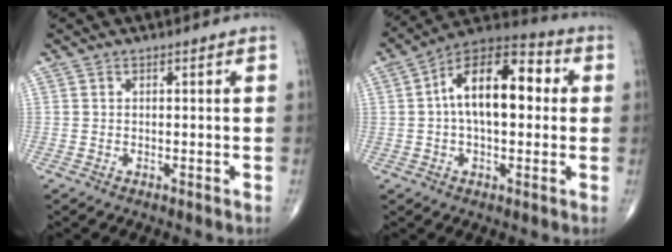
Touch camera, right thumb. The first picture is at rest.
{"total": 16.2, "force": [2.0, 8.5, 13.7], "torque": [-0.208, 0.037, 0.022]}